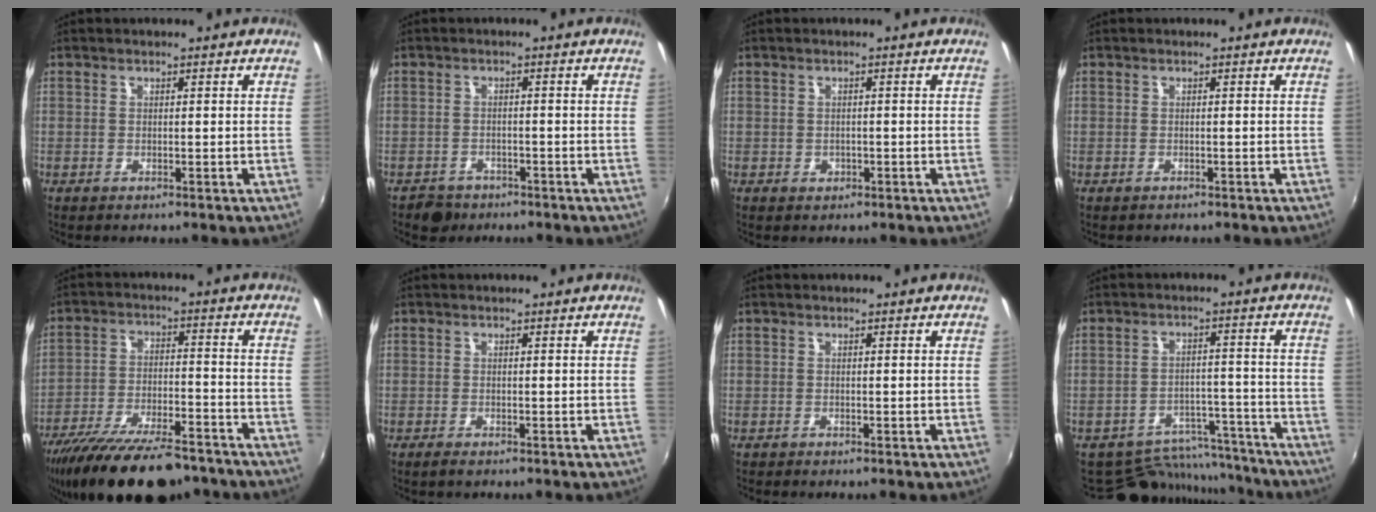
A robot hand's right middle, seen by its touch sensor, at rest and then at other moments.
{"total": 4.0, "force": [-2.9, 2.6, 0.8], "torque": [-0.031, 0.000, -0.047]}
{"total": 1.5, "force": [-0.5, 1.3, 0.4], "torque": [-0.006, -0.002, -0.006]}
{"total": 0.6, "force": [-0.4, 0.4, -0.1], "torque": [0.000, -0.001, -0.005]}
{"total": 20.3, "force": [-16.3, 5.9, 10.5], "torque": [-0.203, -0.038, -0.251]}
{"total": 0.8, "force": [-0.6, 0.3, 0.4], "torque": [-0.009, -0.004, -0.013]}
{"total": 0.0}
{"total": 12.4, "force": [-11.1, 5.0, 2.2], "torque": [-0.048, 0.030, -0.144]}